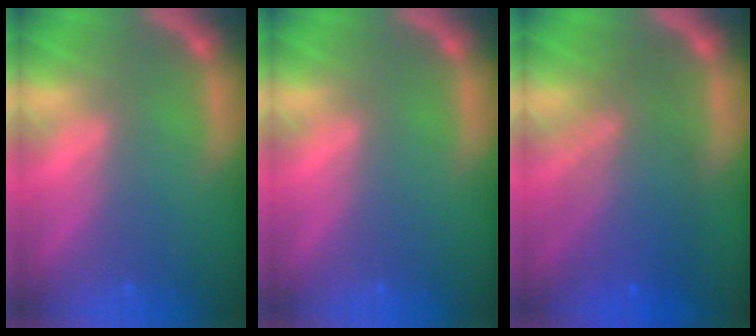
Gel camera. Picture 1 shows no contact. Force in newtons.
{"total": 0.0}
{"total": 7.1}